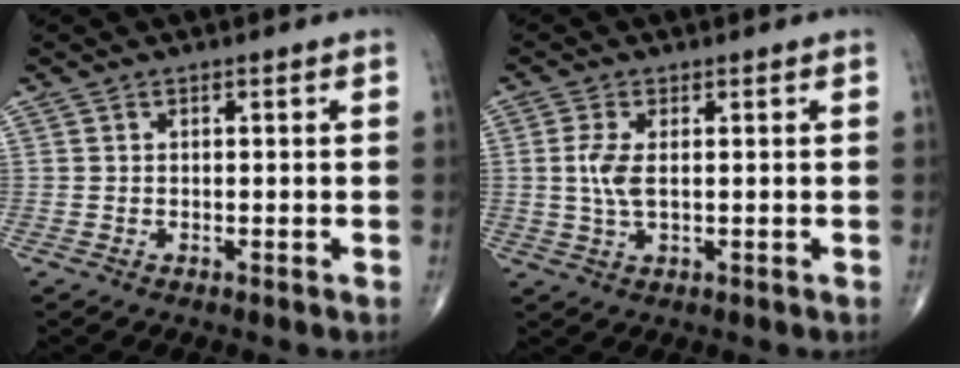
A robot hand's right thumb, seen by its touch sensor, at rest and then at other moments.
{"total": 4.6, "force": [0.4, 2.0, 4.1], "torque": [-0.101, -0.002, 0.009]}